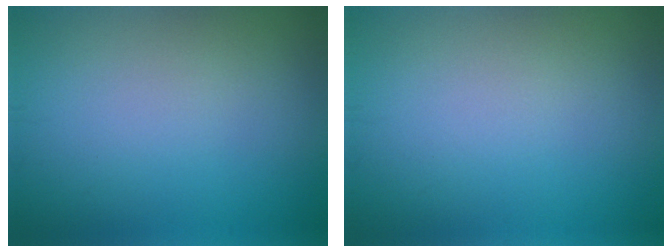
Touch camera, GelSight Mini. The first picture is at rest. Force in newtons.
{"total": 0.0}